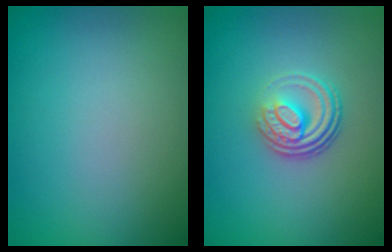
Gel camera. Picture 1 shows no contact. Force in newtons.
{"total": 3.9, "press": 2.6, "slide": 2.9}